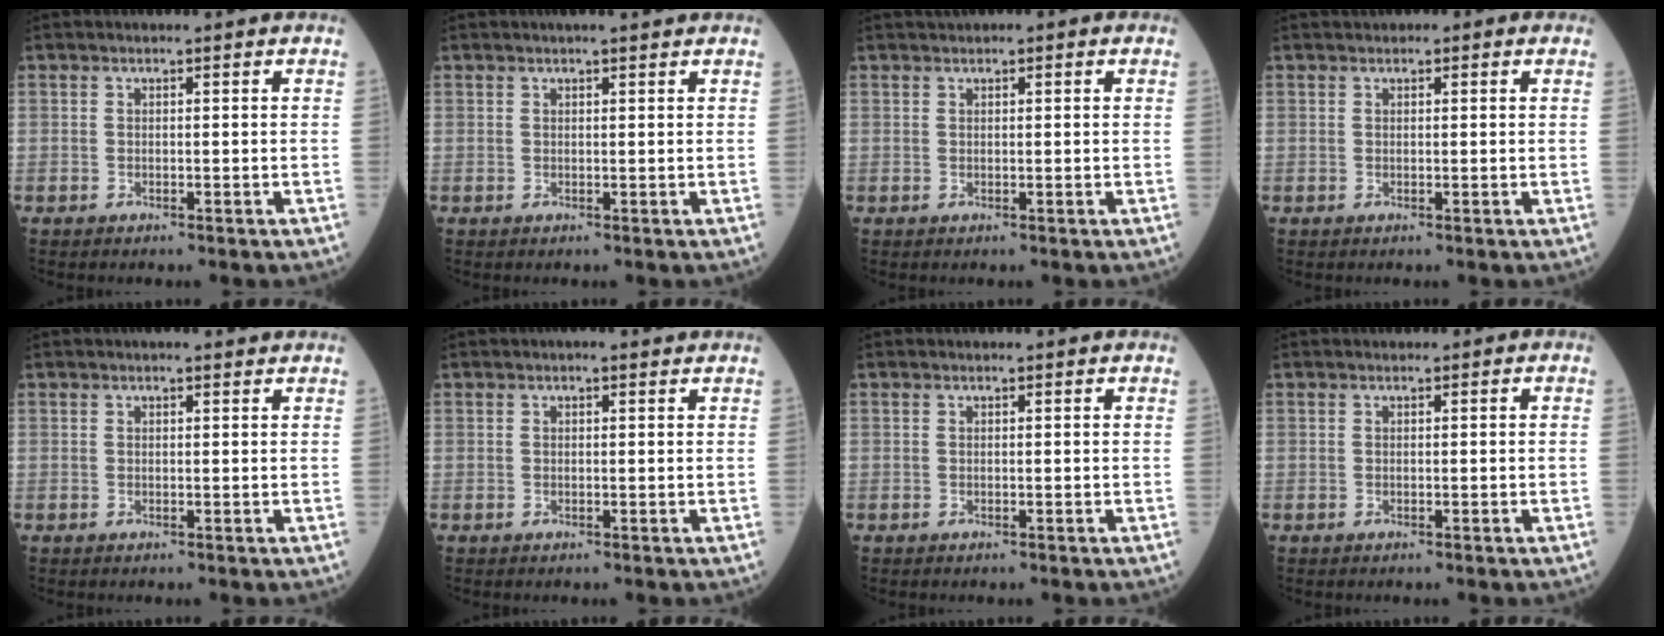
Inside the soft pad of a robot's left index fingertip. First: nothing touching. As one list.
[{"total": 2.8, "force": [2.4, 0.2, 1.4], "torque": [-0.020, 0.016, 0.031]}, {"total": 1.7, "force": [1.0, 0.5, 1.2], "torque": [-0.024, 0.021, 0.016]}, {"total": 1.7, "force": [1.1, 0.9, 1.0], "torque": [-0.016, 0.016, 0.013]}, {"total": 1.5, "force": [1.3, 0.4, 0.8], "torque": [-0.013, 0.014, 0.018]}, {"total": 1.2, "force": [0.9, 0.4, 0.7], "torque": [-0.014, 0.015, 0.012]}, {"total": 0.0}, {"total": 0.0}]